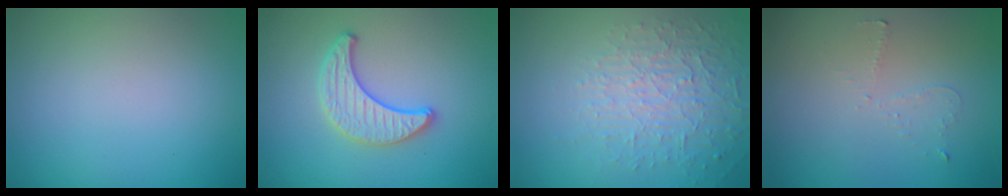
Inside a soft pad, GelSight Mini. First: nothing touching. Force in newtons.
{"total": 3.0, "press": 2.8, "slide": 0.9}
{"total": 3.9, "press": 3.0, "slide": 2.6}
{"total": 0.7, "press": 0.6, "slide": 0.4}